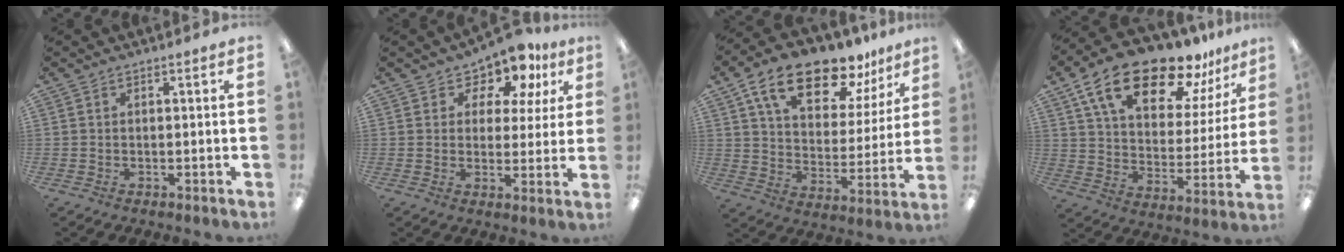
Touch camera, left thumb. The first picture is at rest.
{"total": 7.8, "force": [5.9, 4.4, 2.4], "torque": [-0.054, -0.045, 0.105]}
{"total": 17.6, "force": [12.3, 7.9, 9.8], "torque": [-0.167, -0.064, 0.213]}
{"total": 21.4, "force": [15.4, 8.8, 12.0], "torque": [-0.206, -0.090, 0.265]}